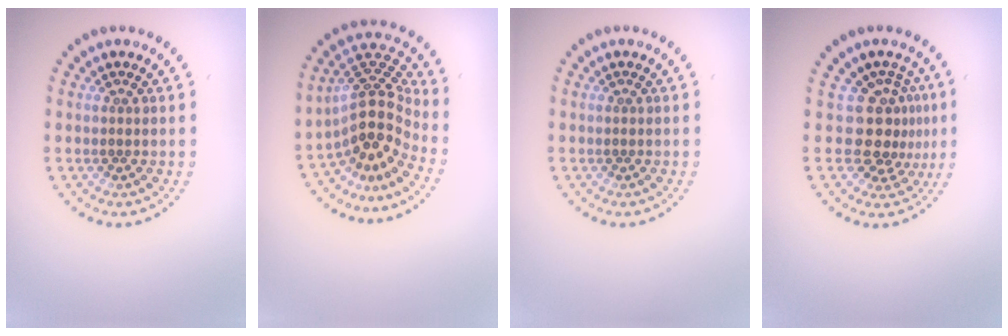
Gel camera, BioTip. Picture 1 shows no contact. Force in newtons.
{"total": 5.0, "press": 3.6, "slide": 3.4}
{"total": 0.0}
{"total": 3.6, "press": 2.6, "slide": 2.5}